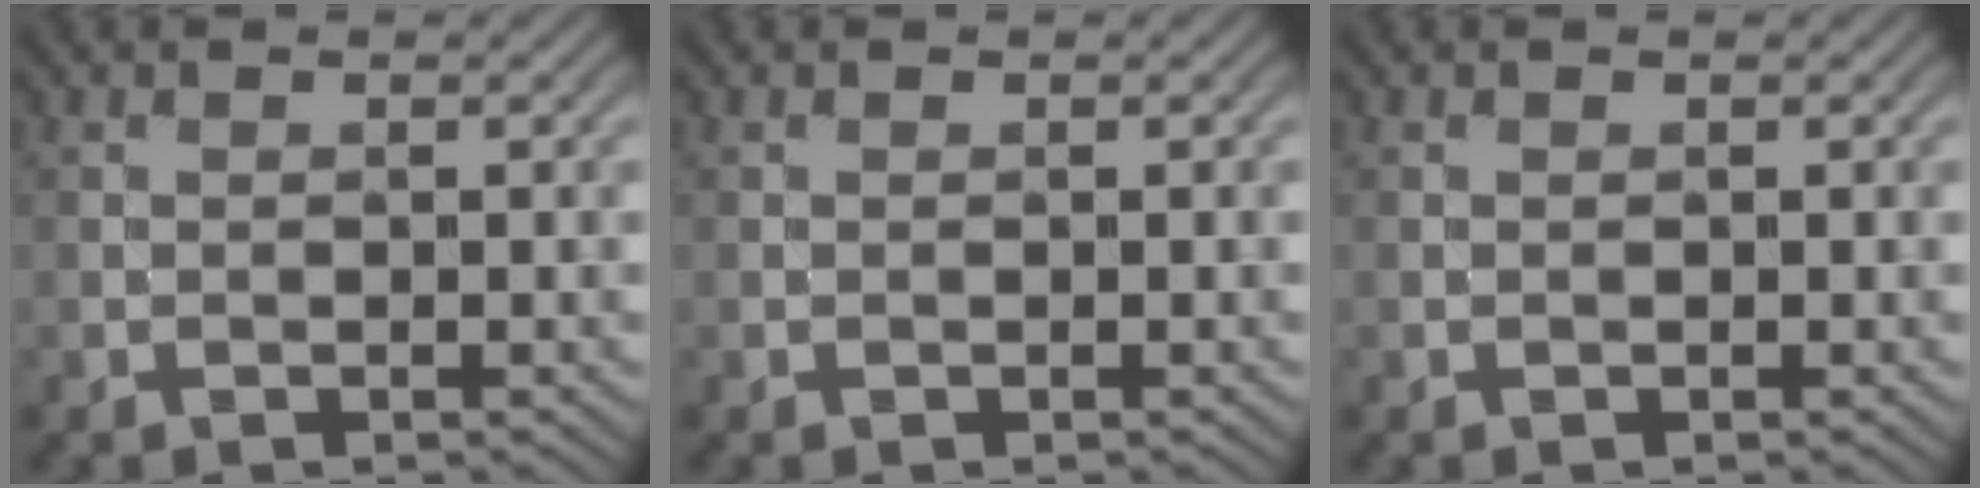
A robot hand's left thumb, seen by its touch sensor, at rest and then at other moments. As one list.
[{"total": 0.0}, {"total": 0.0}]